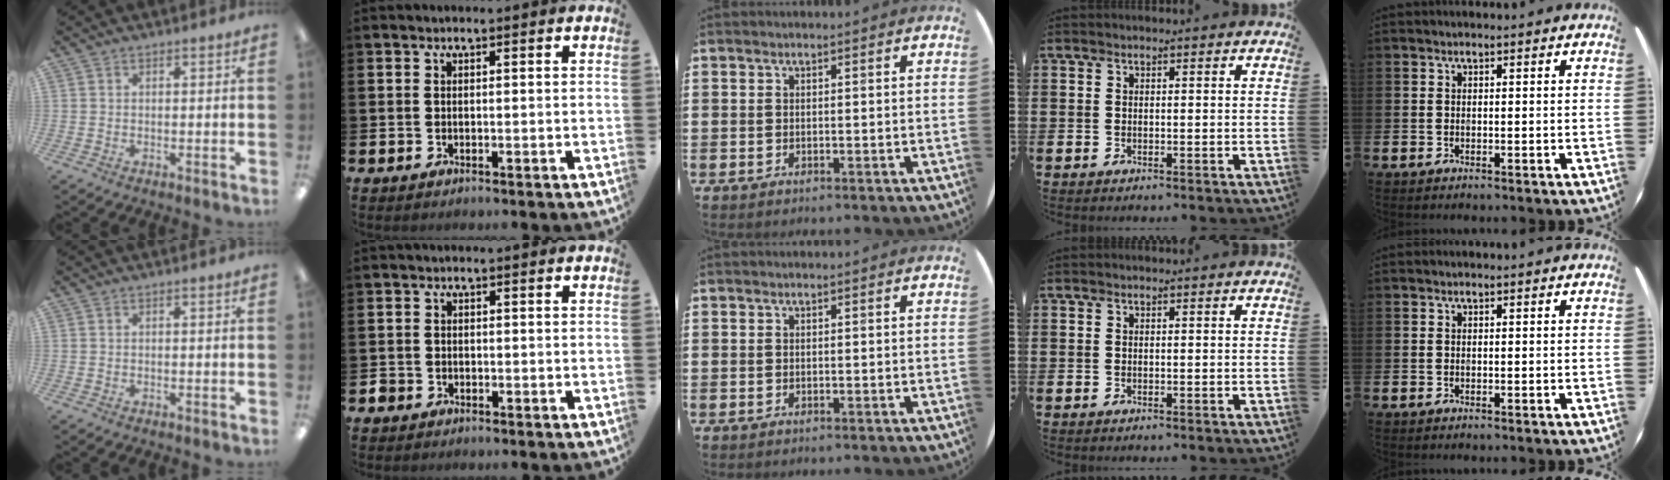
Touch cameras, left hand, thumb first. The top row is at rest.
{"index": {"total": 1.3, "force": [-1.0, 0.9, 0.1], "torque": [-0.003, 0.003, -0.023]}}